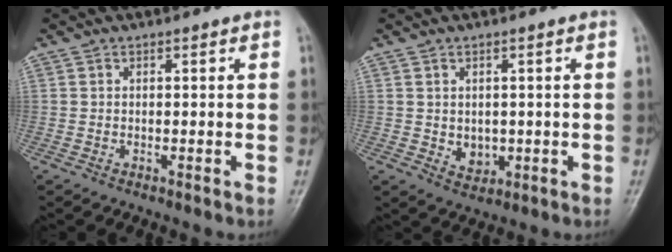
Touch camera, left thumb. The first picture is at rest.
{"total": 3.4, "force": [0.0, 2.7, 2.1], "torque": [-0.019, -0.005, 0.011]}